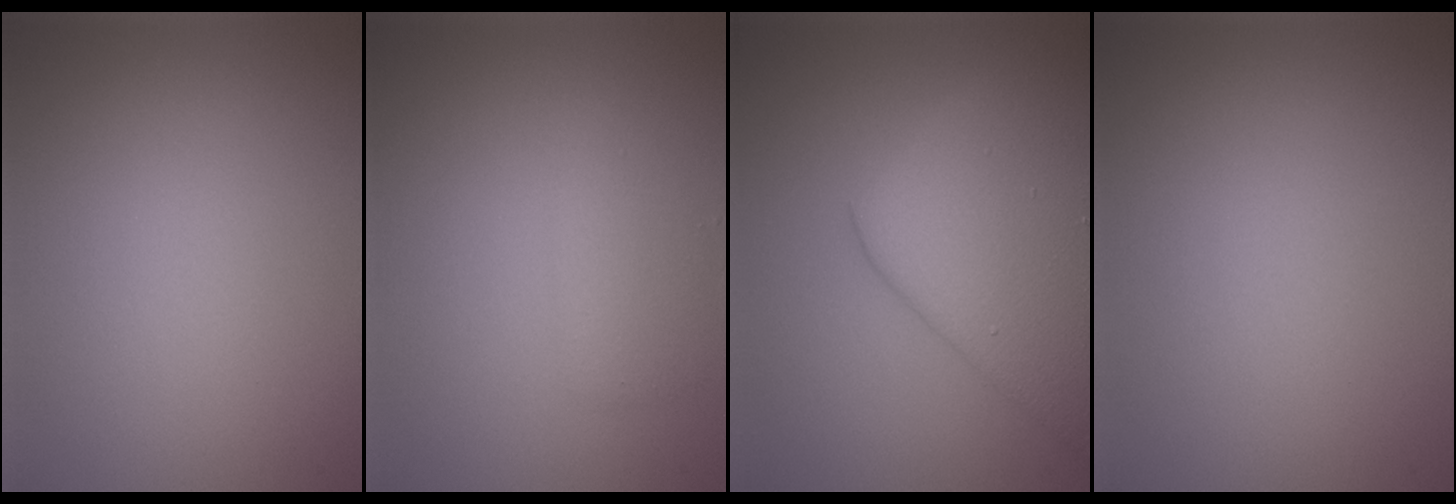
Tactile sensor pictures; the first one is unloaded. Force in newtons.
{"total": 1.9, "press": 1.9, "slide": 0.1}
{"total": 9.1, "press": 9.1, "slide": 0.4}
{"total": 0.0}